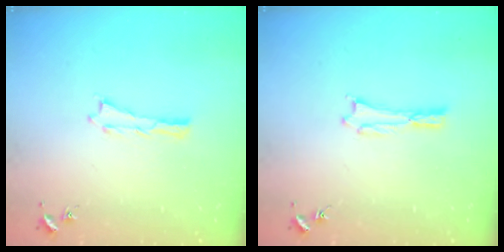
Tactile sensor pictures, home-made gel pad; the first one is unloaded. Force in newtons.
{"total": 0.0}